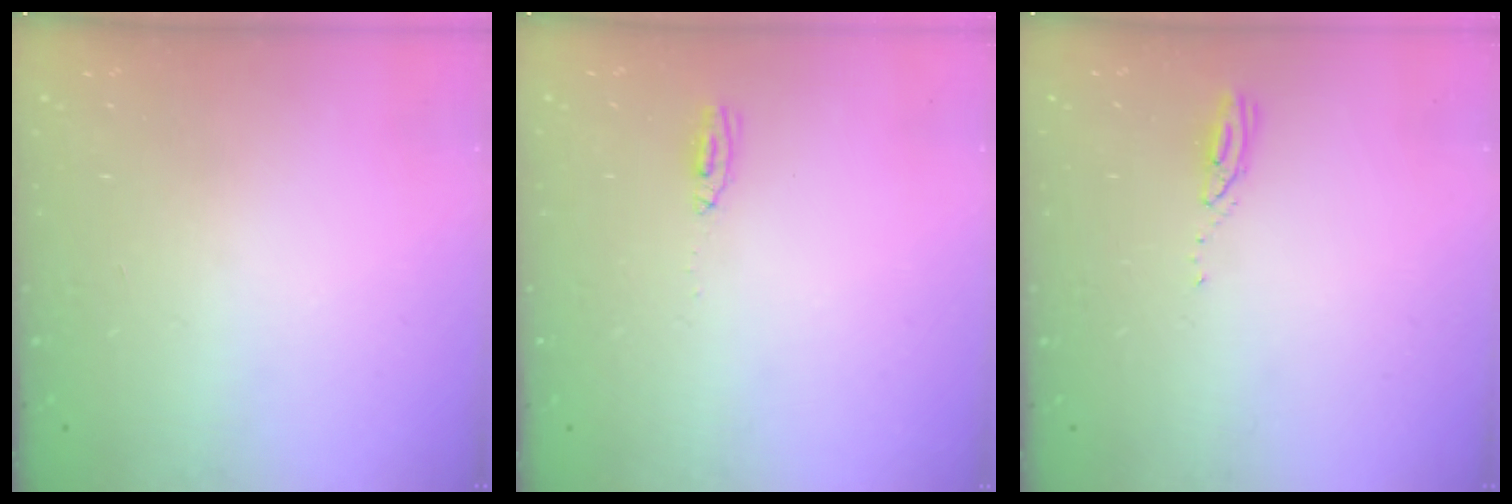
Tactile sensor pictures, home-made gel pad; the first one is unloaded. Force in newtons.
{"total": 3.4, "press": 3.0, "slide": 1.7}
{"total": 3.0, "press": 3.0, "slide": 0.2}